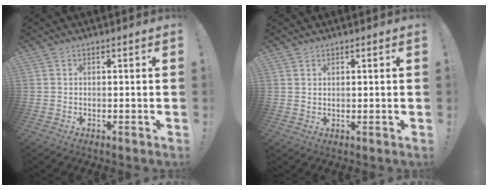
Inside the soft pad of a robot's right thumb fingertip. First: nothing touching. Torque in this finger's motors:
{"motor_torque": [-0.08, -0.22, -0.16, 0.08, -0.02]}